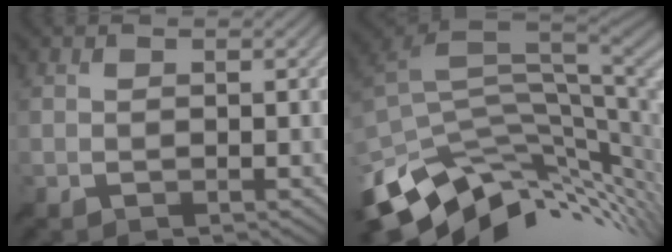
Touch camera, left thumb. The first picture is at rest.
{"total": 13.5, "force": [-4.1, 7.5, 10.4], "torque": [-0.223, -0.021, -0.068]}